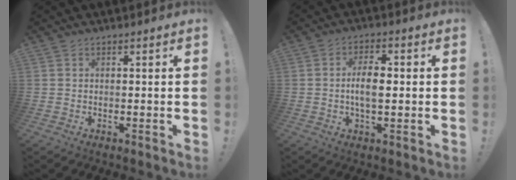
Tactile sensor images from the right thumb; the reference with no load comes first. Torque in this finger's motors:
{"motor_torque": [-0.07, 0.29, 0.49, -0.36, 0.23]}